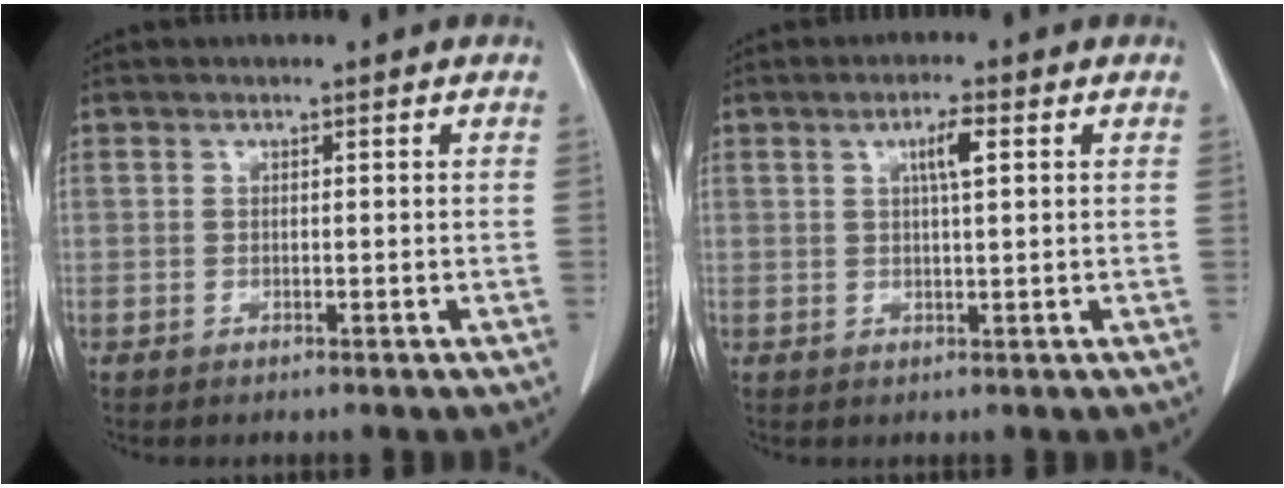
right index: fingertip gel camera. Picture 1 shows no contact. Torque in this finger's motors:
{"motor_torque": [0.39, 0.21, 0.05, 0.04]}